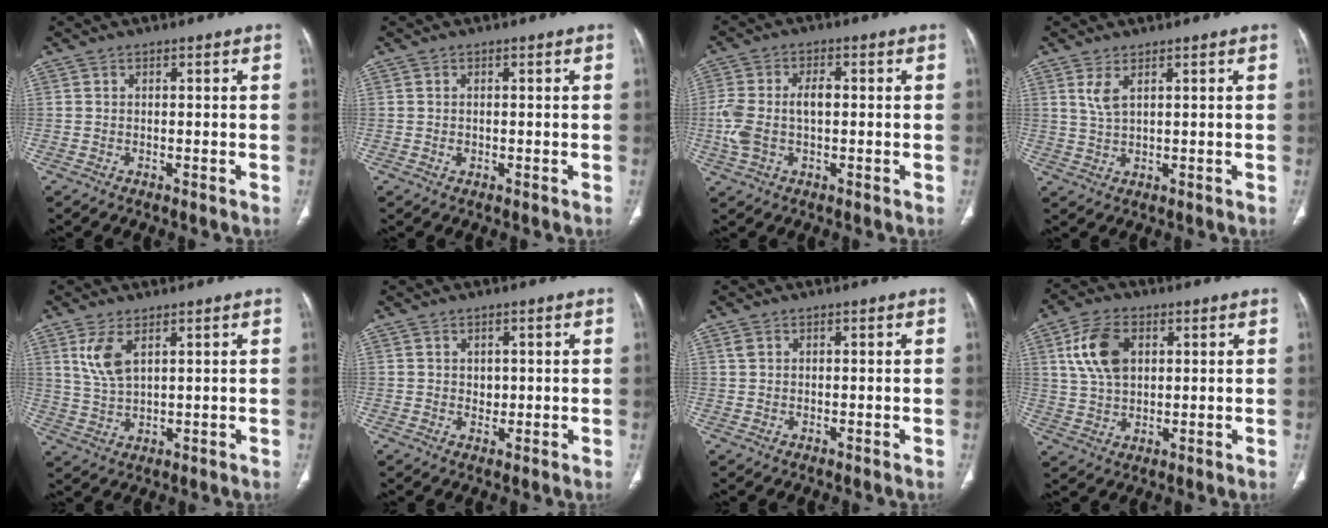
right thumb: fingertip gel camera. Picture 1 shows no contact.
{"total": 0.5, "force": [-0.1, 0.4, 0.3], "torque": [-0.008, 0.001, 0.000]}
{"total": 8.4, "force": [-0.3, 4.7, 6.9], "torque": [-0.165, 0.019, -0.003]}
{"total": 3.2, "force": [1.6, 1.1, 2.6], "torque": [-0.059, -0.008, 0.043]}
{"total": 6.1, "force": [2.8, 2.6, 4.7], "torque": [-0.101, -0.011, 0.070]}
{"total": 1.6, "force": [0.4, 1.3, 0.9], "torque": [-0.005, -0.004, 0.010]}
{"total": 0.9, "force": [0.5, 0.6, 0.5], "torque": [-0.010, 0.004, 0.012]}
{"total": 10.0, "force": [3.1, 6.4, 7.0], "torque": [-0.128, 0.000, 0.061]}